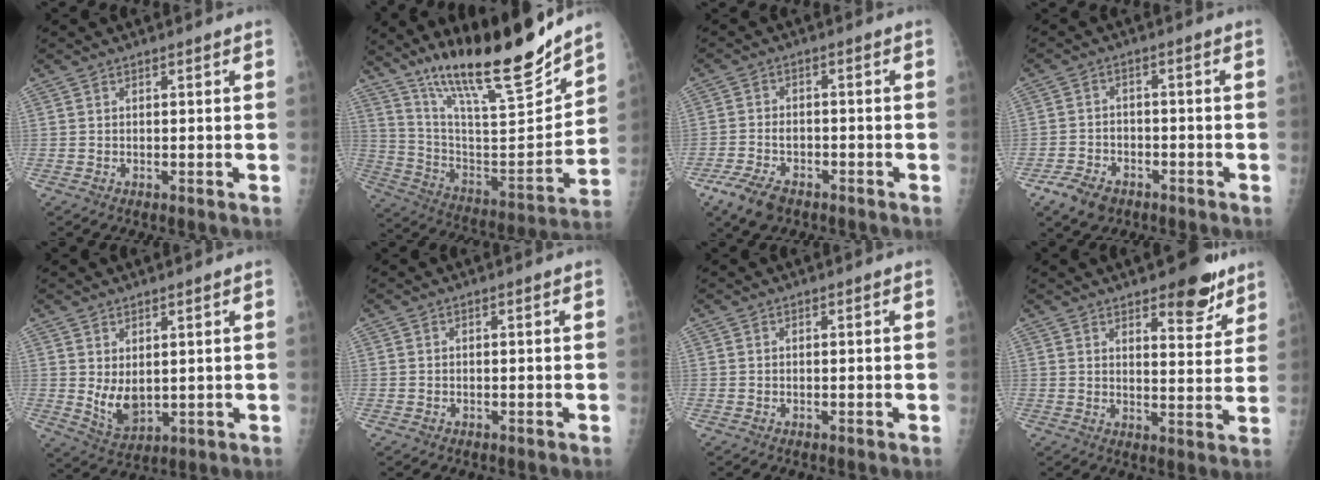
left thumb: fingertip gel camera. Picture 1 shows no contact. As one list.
[{"total": 23.9, "force": [18.7, 3.9, 14.3], "torque": [-0.210, -0.102, 0.323]}, {"total": 7.1, "force": [-4.6, 3.7, 3.9], "torque": [-0.081, 0.011, -0.082]}, {"total": 6.5, "force": [-4.1, 4.2, 2.8], "torque": [-0.048, 0.018, -0.070]}, {"total": 6.1, "force": [1.2, 3.4, 4.9], "torque": [-0.075, -0.022, 0.039]}, {"total": 0.0}, {"total": 0.0}, {"total": 9.7, "force": [6.6, 3.5, 6.1], "torque": [-0.053, -0.040, 0.091]}]